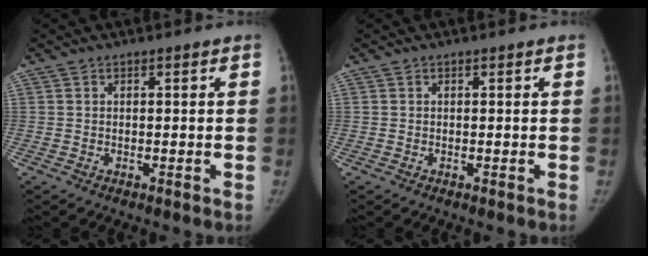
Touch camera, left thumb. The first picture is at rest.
{"total": 0.0}